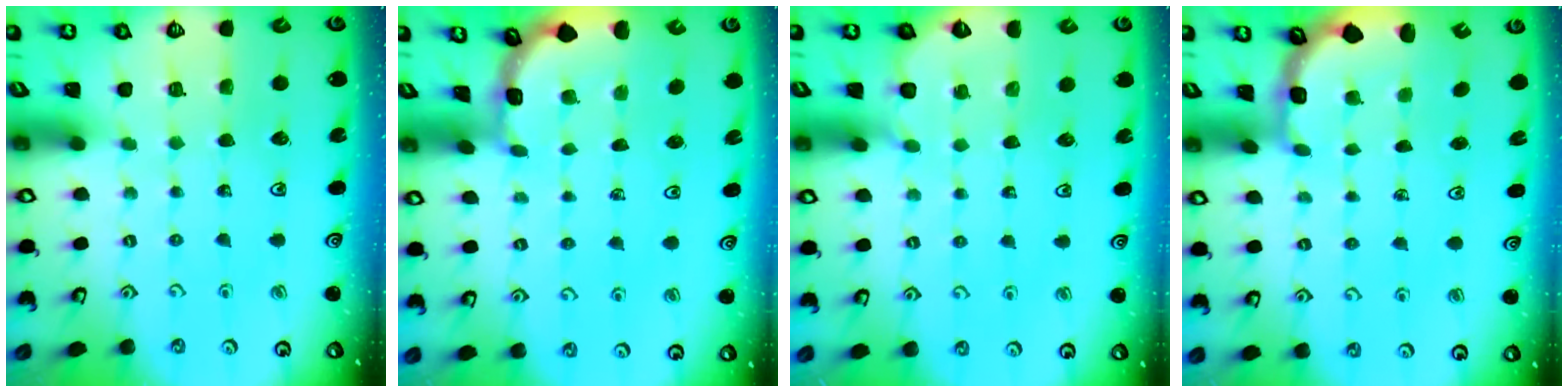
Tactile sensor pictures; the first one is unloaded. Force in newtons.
{"total": 1.7, "press": 1.7, "slide": 0.2}
{"total": 3.1, "press": 3.1, "slide": 0.4}
{"total": 3.0, "press": 2.0, "slide": 2.2}